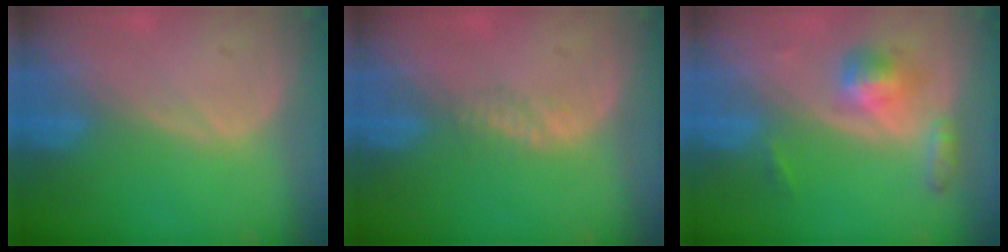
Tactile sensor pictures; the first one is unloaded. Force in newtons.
{"total": 1.1, "press": 0.9, "slide": 0.7}
{"total": 5.2, "press": 4.9, "slide": 1.7}